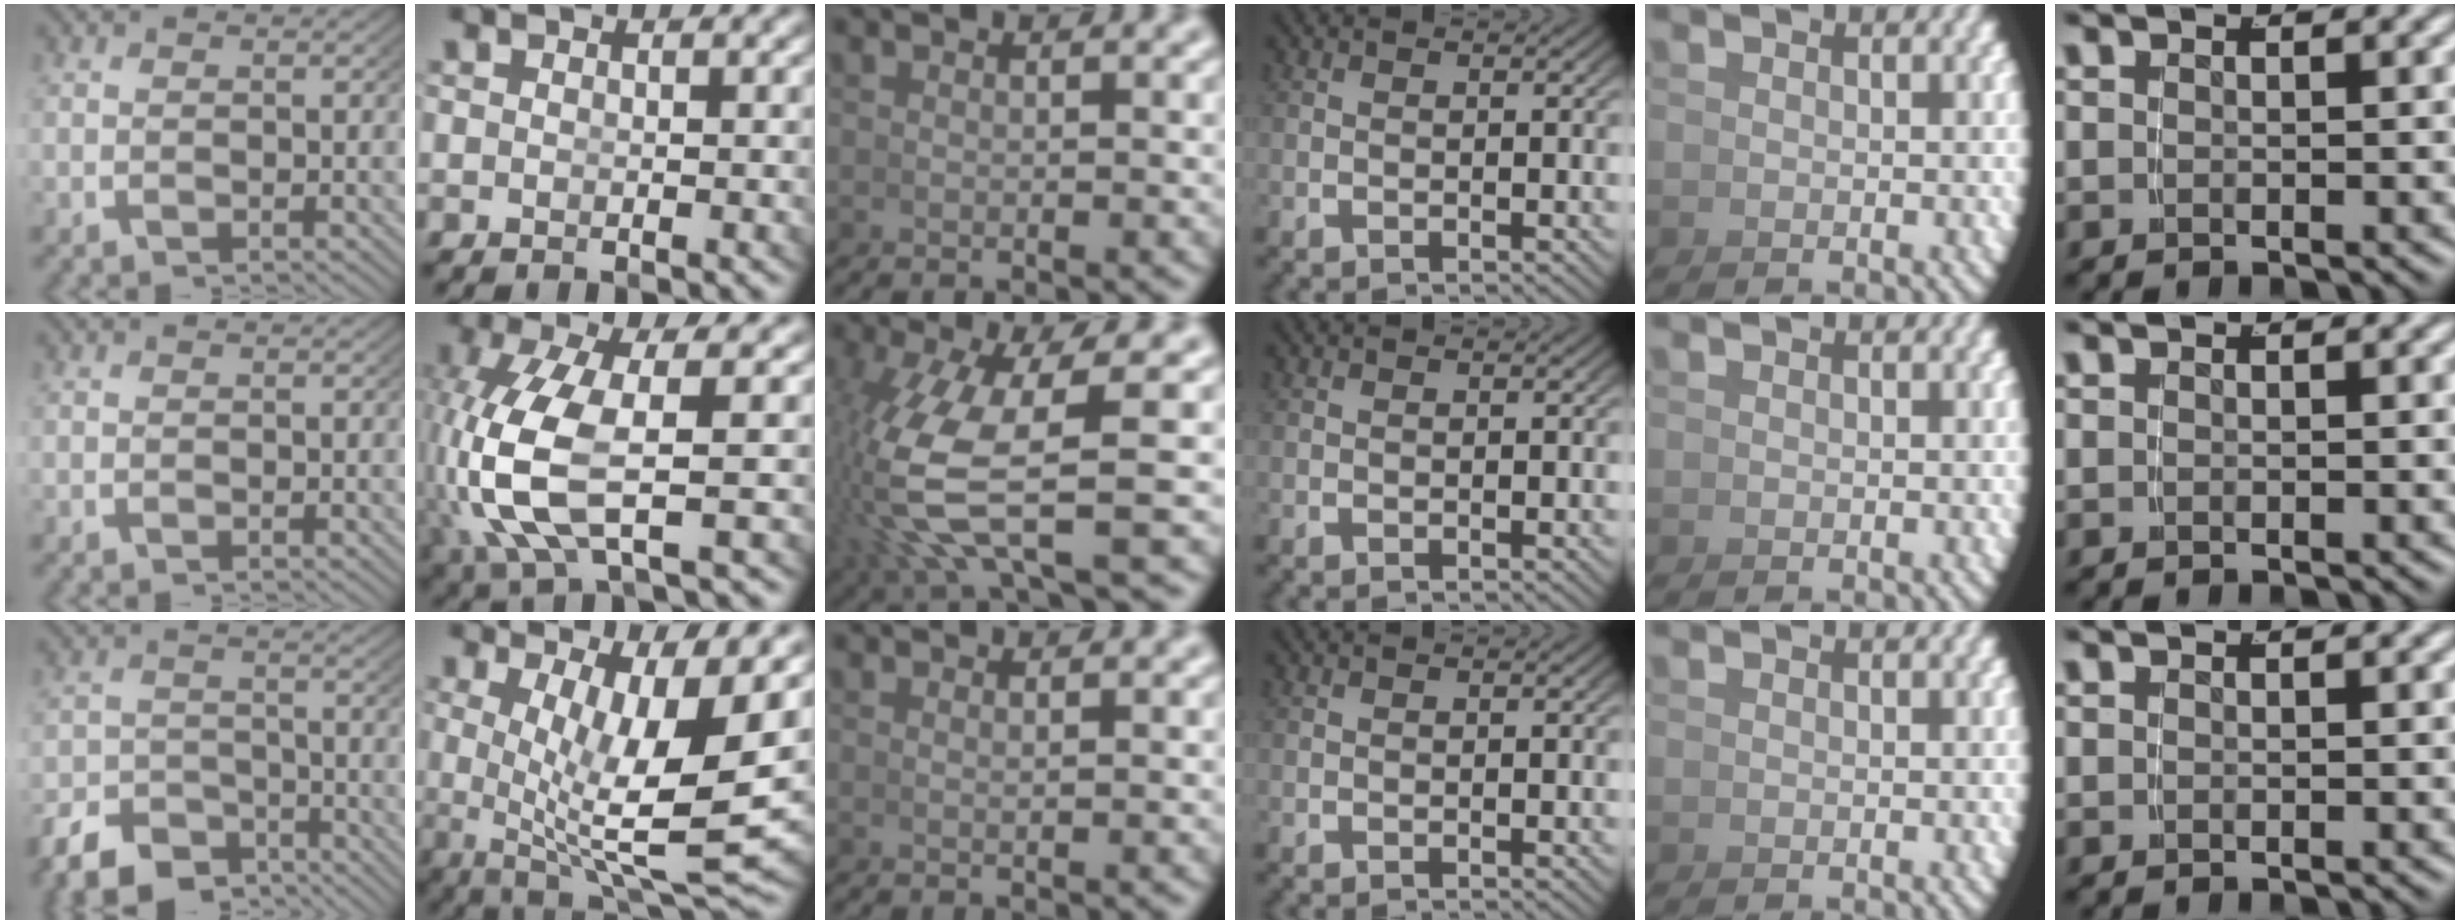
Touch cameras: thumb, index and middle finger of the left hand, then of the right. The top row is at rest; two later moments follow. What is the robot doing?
{"motion": "grasp_and_lifting", "object": "whiteboard"}